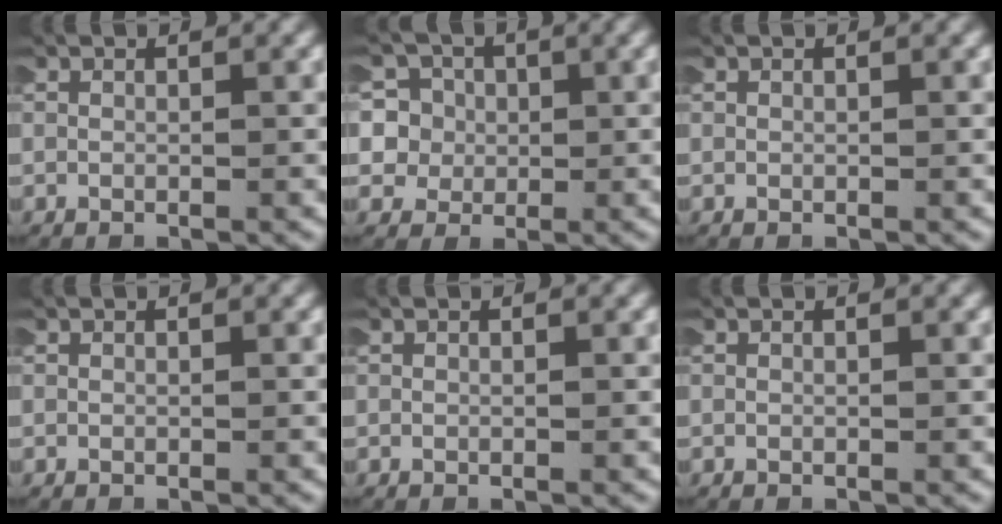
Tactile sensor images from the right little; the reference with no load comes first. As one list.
[{"total": 9.3, "force": [-1.0, 8.9, 2.6], "torque": [-0.113, -0.031, -0.024]}, {"total": 0.0}, {"total": 0.0}, {"total": 0.0}, {"total": 0.0}]